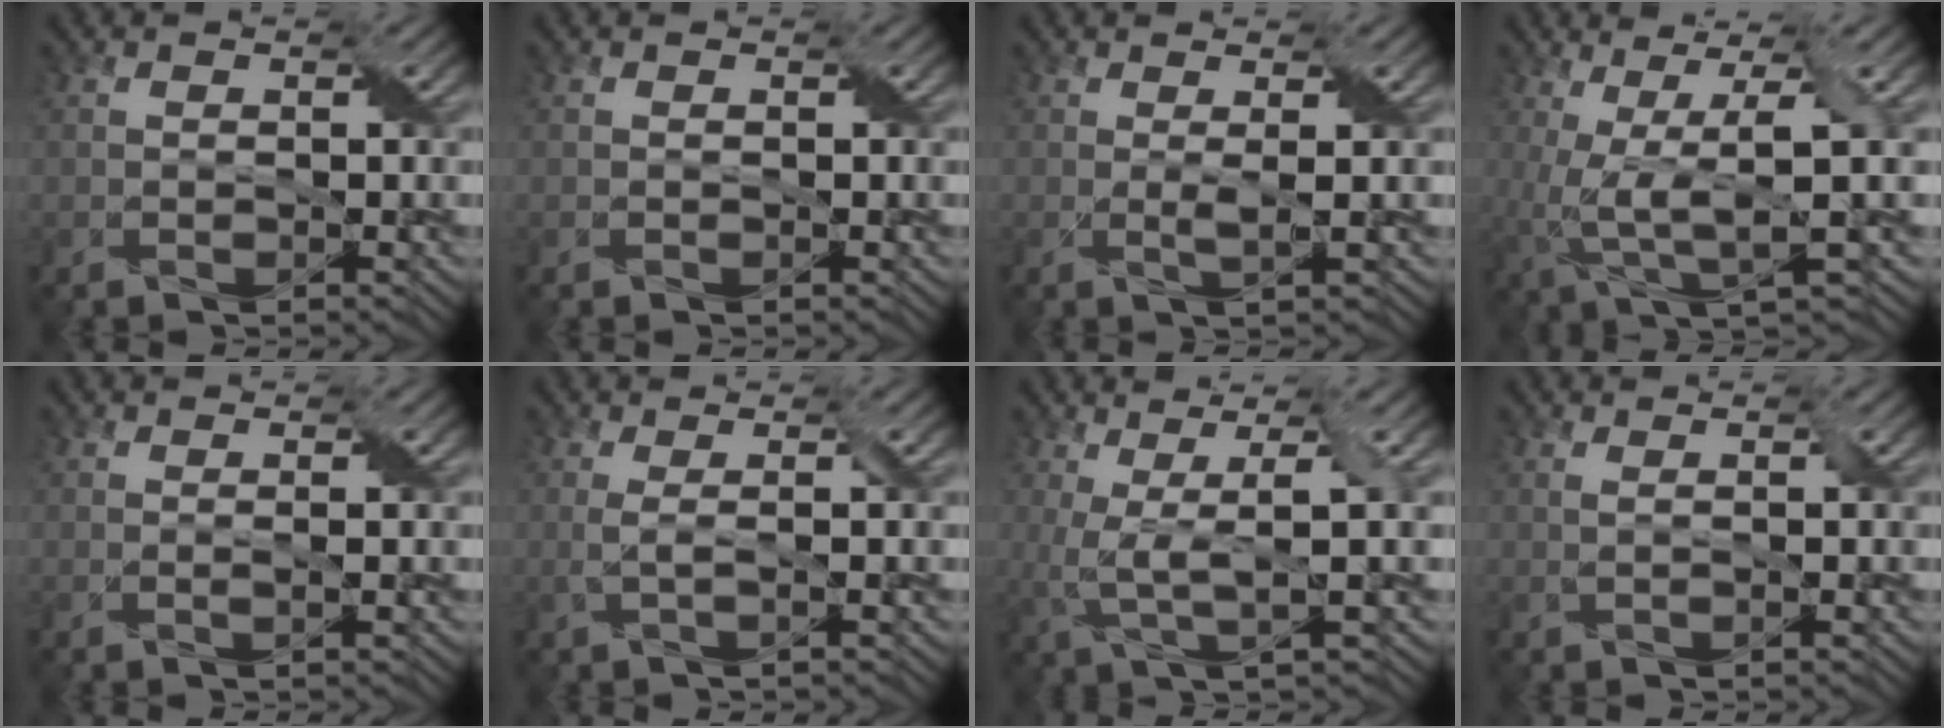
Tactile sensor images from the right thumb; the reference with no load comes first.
{"total": 0.0}
{"total": 1.8, "force": [0.5, 0.2, 1.7], "torque": [-0.039, -0.003, 0.008]}
{"total": 8.6, "force": [0.0, 2.1, 8.4], "torque": [-0.173, 0.006, 0.005]}
{"total": 0.8, "force": [0.1, 0.2, 0.8], "torque": [-0.018, 0.003, -0.003]}
{"total": 2.0, "force": [0.0, 0.4, 1.9], "torque": [-0.041, 0.004, -0.004]}
{"total": 6.0, "force": [0.3, 1.2, 5.9], "torque": [-0.122, 0.007, 0.008]}
{"total": 1.2, "force": [0.4, 0.4, 1.1], "torque": [-0.019, -0.004, 0.000]}